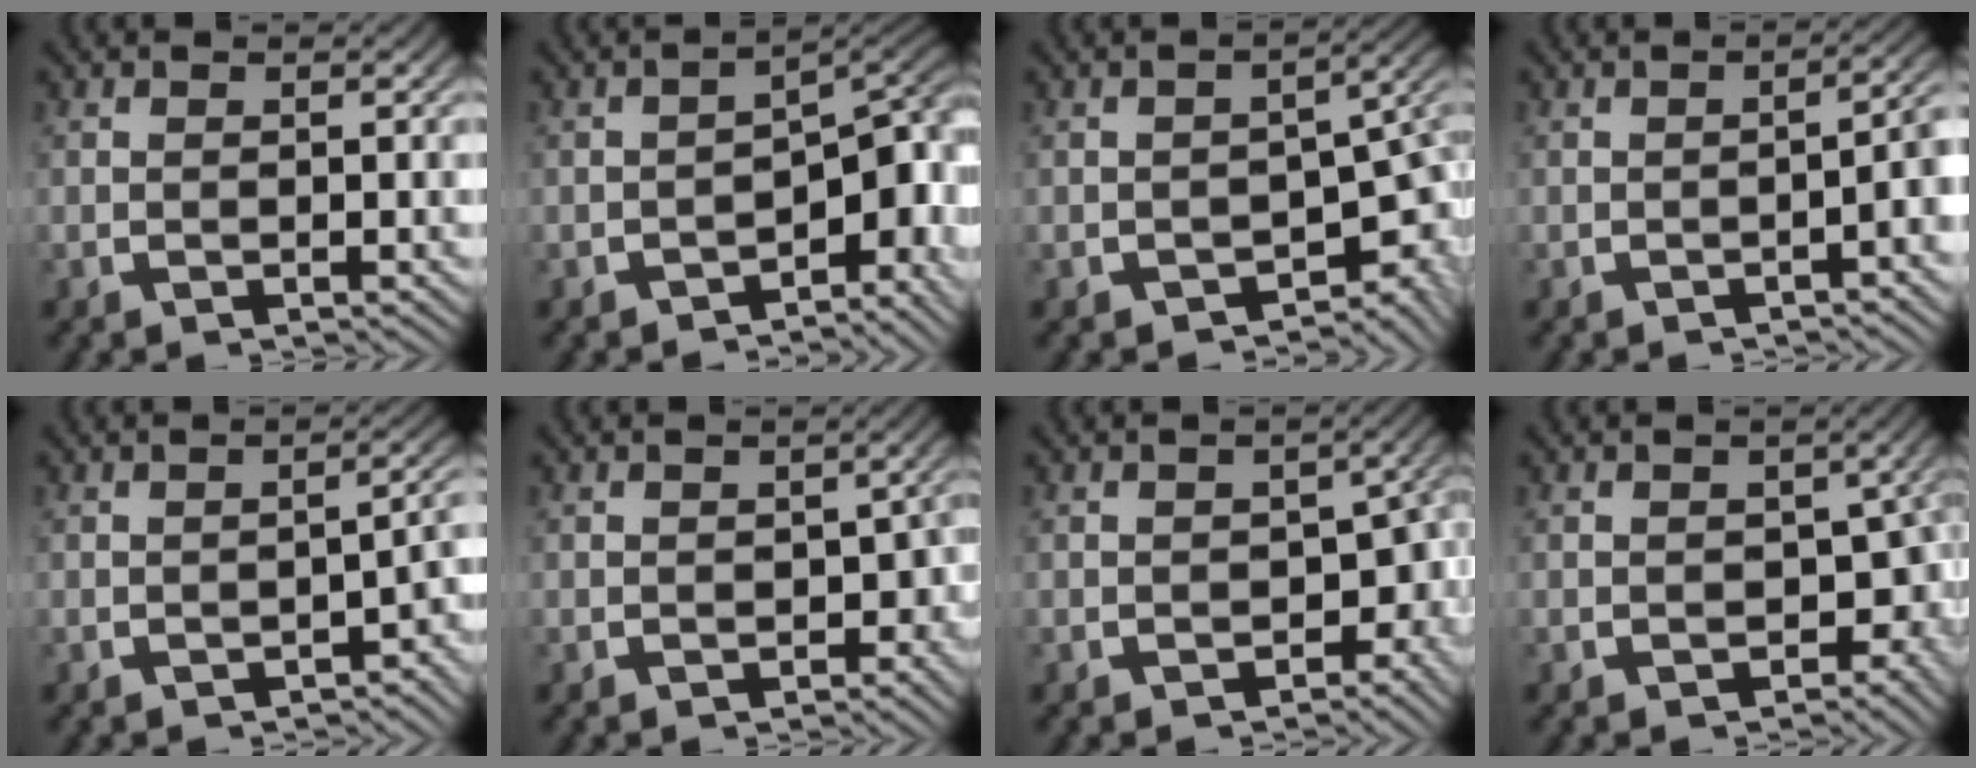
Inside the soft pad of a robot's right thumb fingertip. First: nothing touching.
{"total": 7.1, "force": [-2.0, 3.5, 5.9], "torque": [-0.074, -0.014, -0.025]}
{"total": 7.5, "force": [-1.9, 4.8, 5.4], "torque": [-0.068, -0.020, -0.016]}
{"total": 4.0, "force": [-1.0, 1.2, 3.7], "torque": [-0.039, 0.008, -0.014]}
{"total": 3.5, "force": [-2.3, 1.1, 2.4], "torque": [-0.030, -0.002, -0.026]}
{"total": 2.3, "force": [-1.2, 1.5, 1.2], "torque": [-0.016, -0.014, -0.011]}
{"total": 4.5, "force": [-1.6, 3.0, 3.0], "torque": [-0.036, -0.020, -0.012]}
{"total": 4.8, "force": [-1.0, 3.3, 3.3], "torque": [-0.037, -0.027, -0.003]}